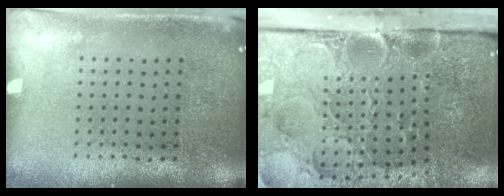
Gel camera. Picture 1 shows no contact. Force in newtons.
{"total": 5.4, "press": 4.2, "slide": 3.3}